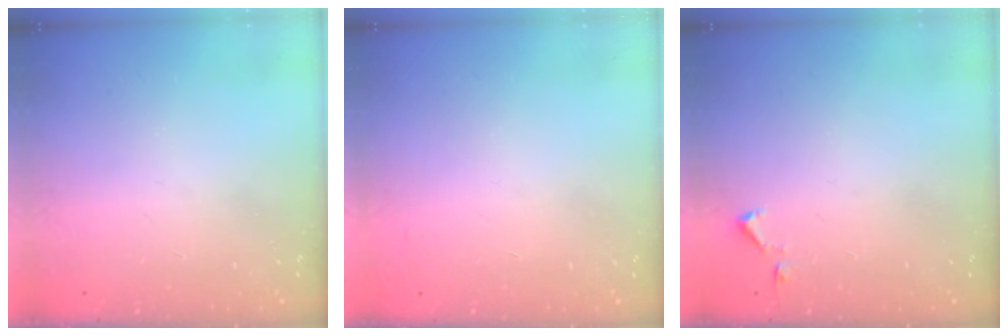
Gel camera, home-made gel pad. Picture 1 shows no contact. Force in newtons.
{"total": 2.9, "press": 2.9, "slide": 0.1}
{"total": 3.1, "press": 3.1, "slide": 0.6}